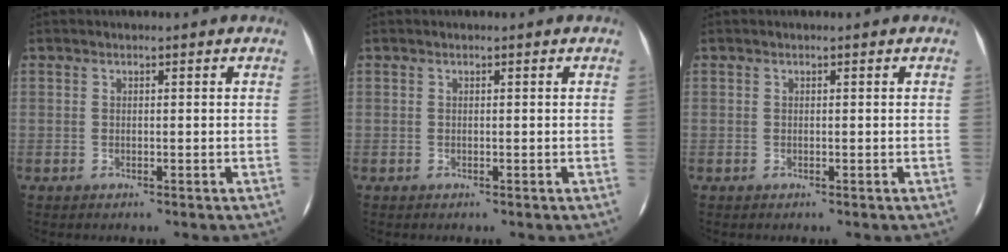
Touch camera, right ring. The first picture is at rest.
{"total": 0.0}
{"total": 0.0}